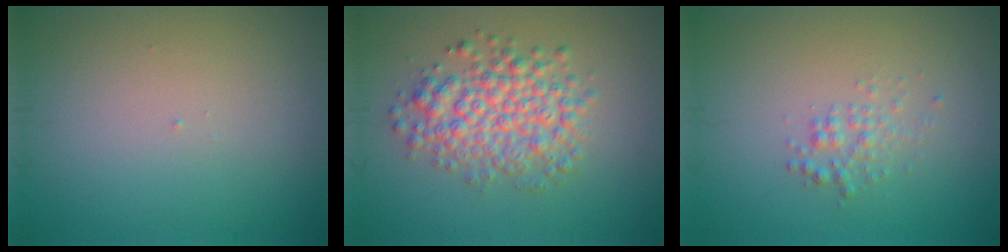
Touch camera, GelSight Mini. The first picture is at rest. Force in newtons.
{"total": 5.0, "press": 5.0, "slide": 0.1}
{"total": 1.5, "press": 1.5, "slide": 0.0}